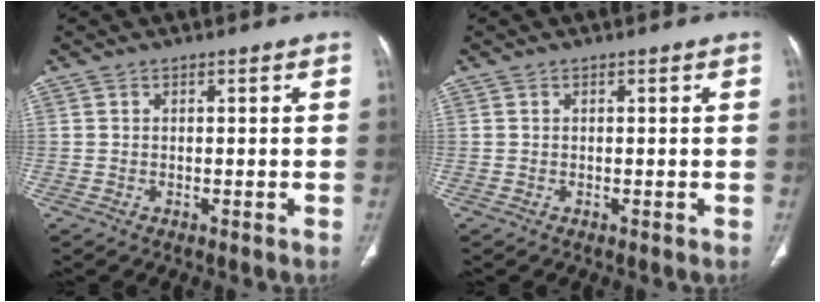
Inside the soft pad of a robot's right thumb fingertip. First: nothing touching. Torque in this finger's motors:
{"motor_torque": [0.00, 0.00, 0.00, 0.00, 0.00]}